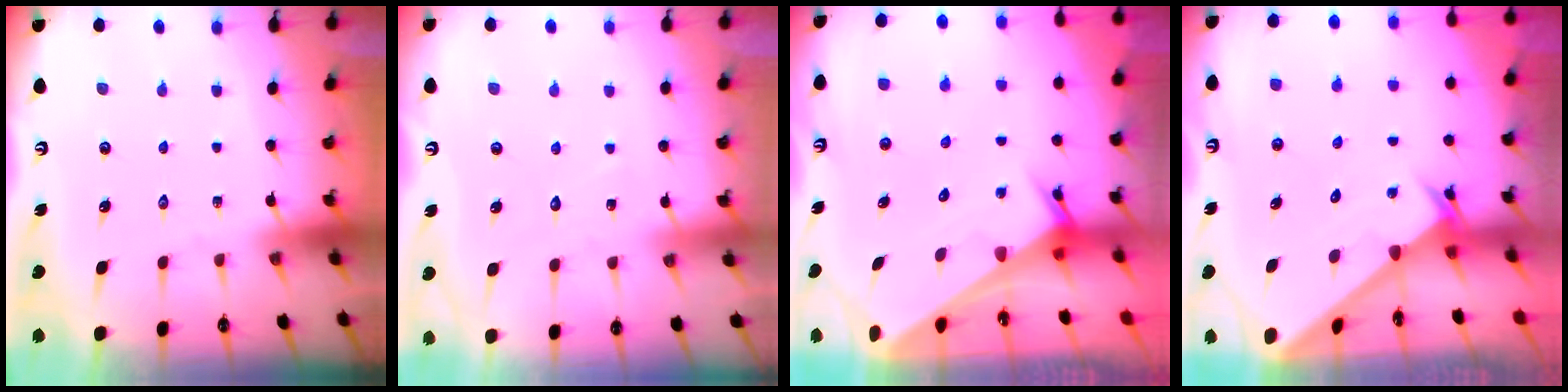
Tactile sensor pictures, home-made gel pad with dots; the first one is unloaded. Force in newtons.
{"total": 4.9, "press": 4.9, "slide": 0.4}
{"total": 3.1, "press": 3.1, "slide": 0.3}
{"total": 2.1, "press": 2.1, "slide": 0.1}